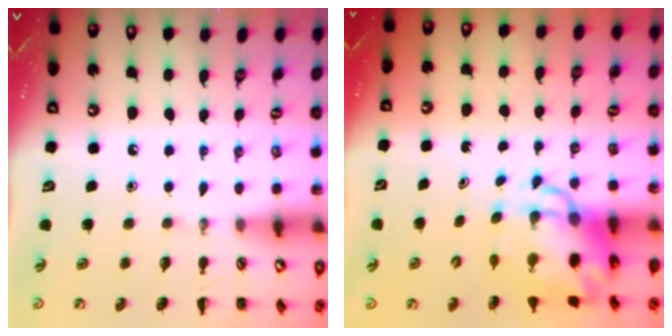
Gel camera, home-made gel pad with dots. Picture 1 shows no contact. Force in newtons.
{"total": 7.7, "press": 7.4, "slide": 2.0}